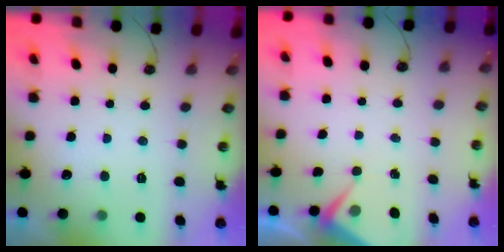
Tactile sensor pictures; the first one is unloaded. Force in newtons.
{"total": 4.1, "press": 4.0, "slide": 0.5}